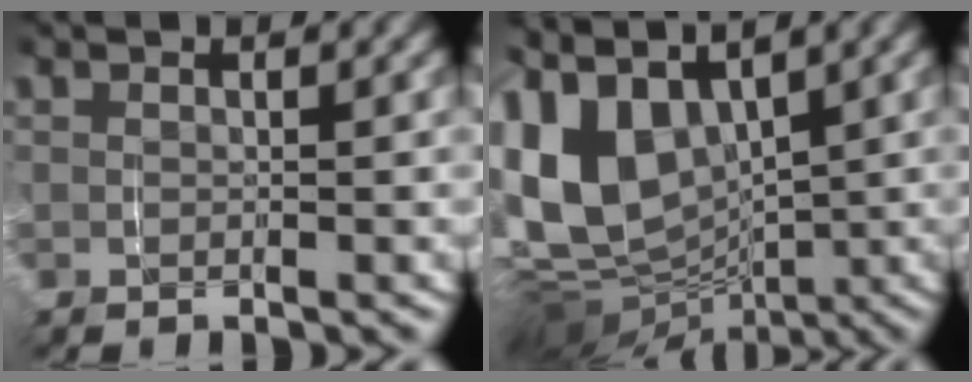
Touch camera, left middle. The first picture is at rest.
{"total": 17.0, "force": [-0.5, 13.9, 9.8], "torque": [-0.252, -0.038, -0.008]}